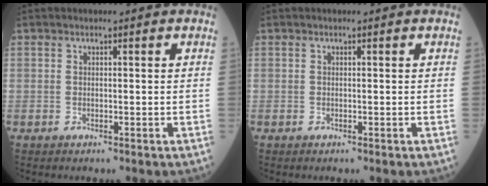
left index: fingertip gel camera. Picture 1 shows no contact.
{"total": 0.0}